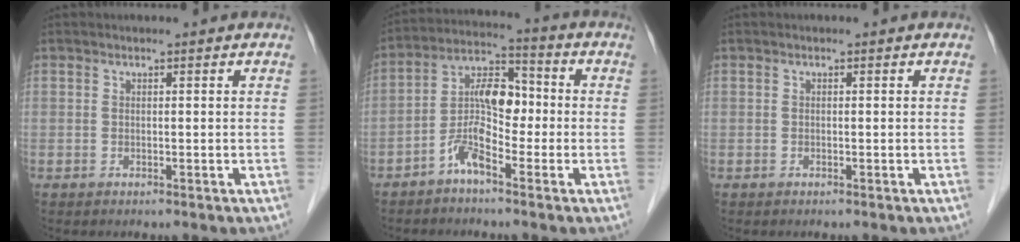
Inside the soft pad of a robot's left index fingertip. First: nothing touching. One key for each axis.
{"total": 7.8, "fx": -3.0, "fy": 3.2, "fz": 6.5, "tx": -0.137, "ty": 0.023, "tz": -0.060}
{"total": 0.0}